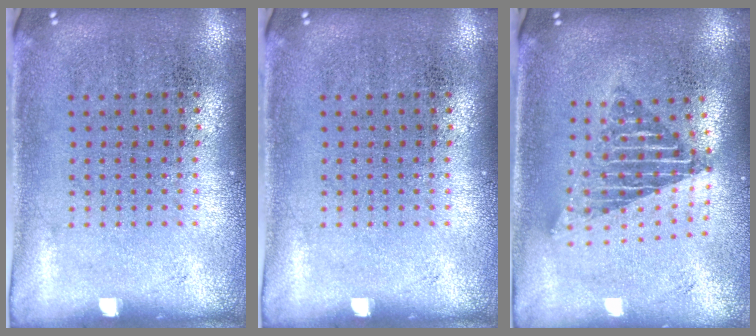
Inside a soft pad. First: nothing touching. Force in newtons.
{"total": 0.0}
{"total": 1.9, "press": 1.5, "slide": 1.1}